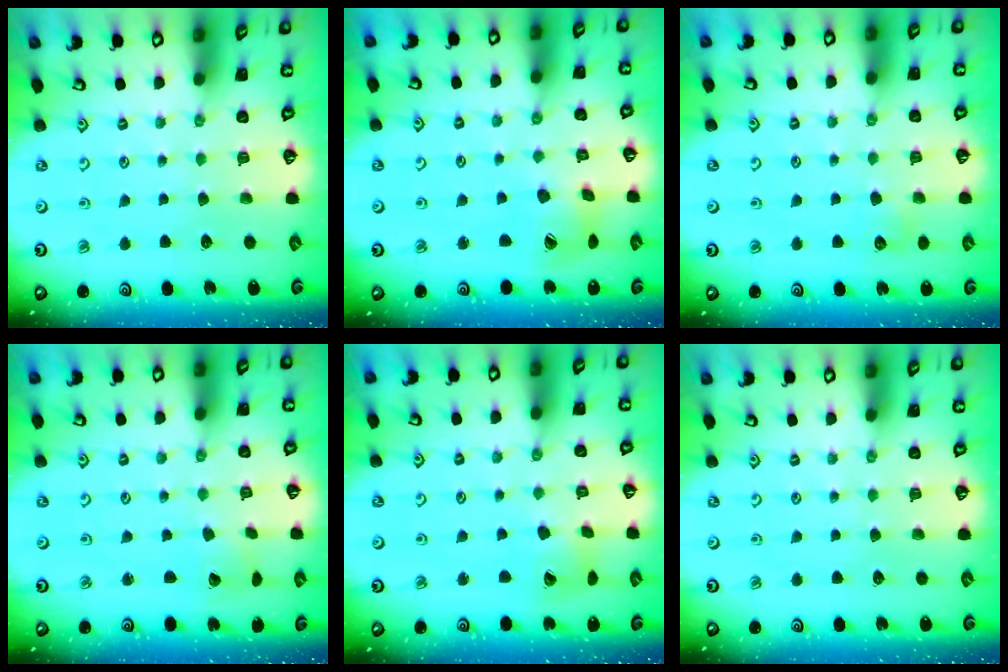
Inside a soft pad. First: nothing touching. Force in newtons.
{"total": 9.1, "press": 9.0, "slide": 1.2}
{"total": 5.2, "press": 5.2, "slide": 0.6}
{"total": 2.9, "press": 2.9, "slide": 0.2}
{"total": 9.2, "press": 9.1, "slide": 1.2}
{"total": 0.0}